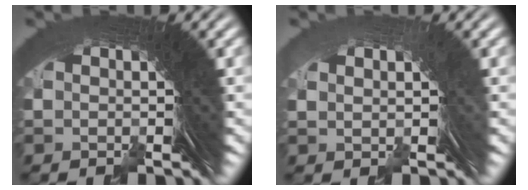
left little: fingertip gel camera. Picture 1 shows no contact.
{"total": 0.7, "force": [0.2, -0.6, -0.1], "torque": [0.012, 0.007, 0.013]}